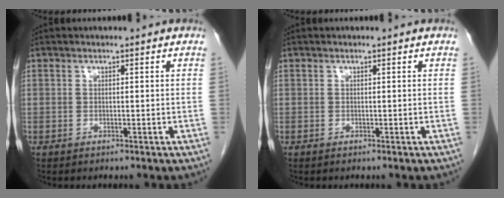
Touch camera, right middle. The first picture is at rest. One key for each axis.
{"total": 0.0}